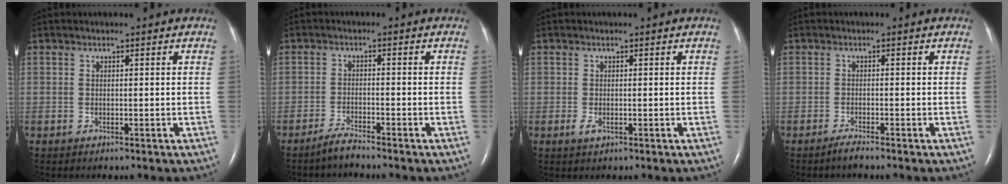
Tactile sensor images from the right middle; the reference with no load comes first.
{"total": 2.7, "force": [-2.5, -0.1, 0.9], "torque": [-0.028, -0.009, -0.050]}
{"total": 1.2, "force": [-0.4, 0.6, 0.9], "torque": [-0.021, -0.001, -0.005]}
{"total": 1.6, "force": [-1.4, -0.1, 0.7], "torque": [-0.024, -0.004, -0.027]}